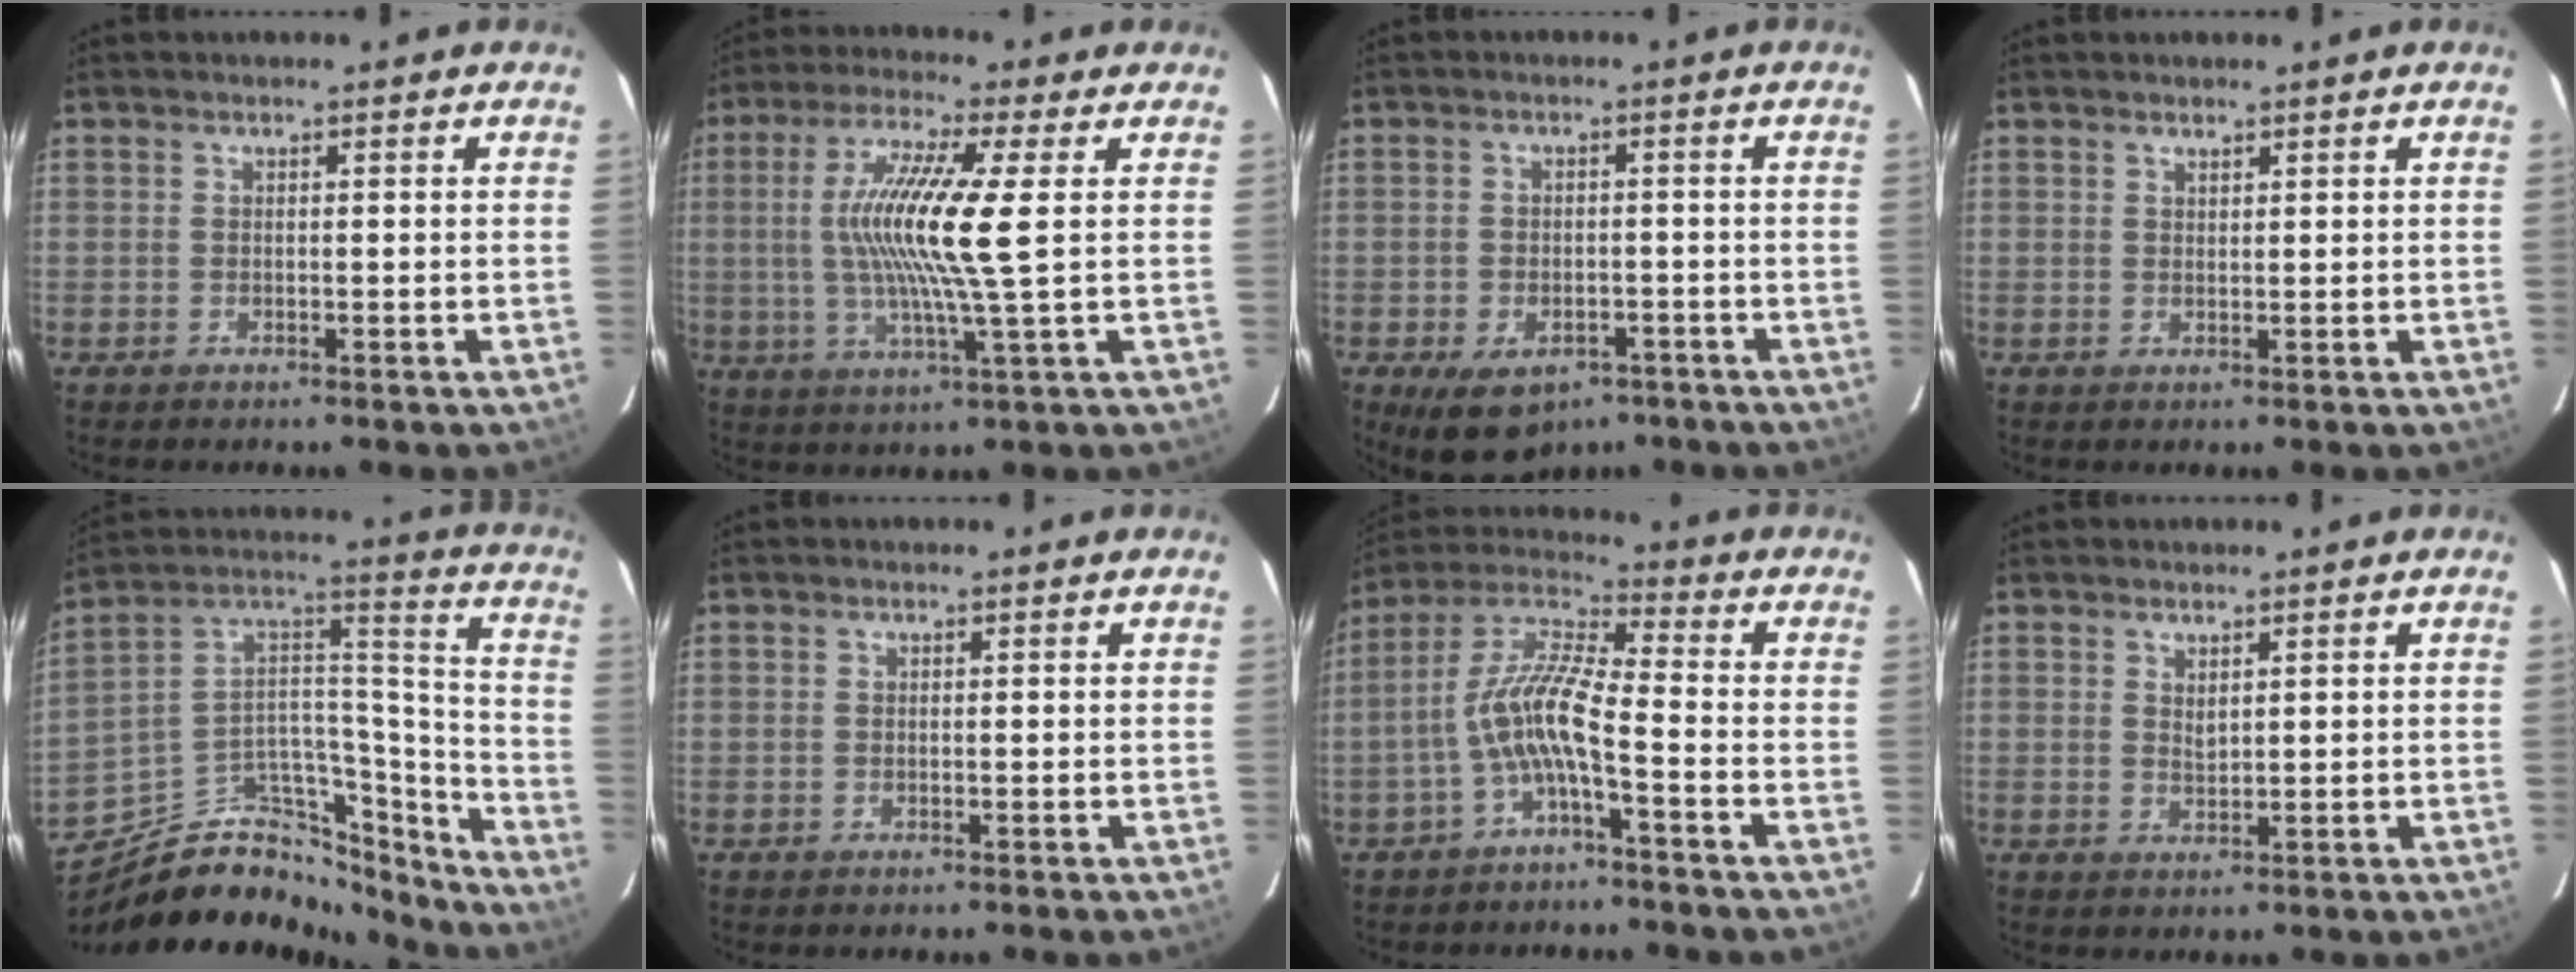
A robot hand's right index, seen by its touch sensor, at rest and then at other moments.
{"total": 13.5, "force": [1.4, -0.1, 13.4], "torque": [-0.252, -0.006, 0.026]}
{"total": 10.5, "force": [-6.3, 6.5, 5.4], "torque": [-0.112, -0.009, -0.080]}
{"total": 1.1, "force": [1.0, 0.3, 0.2], "torque": [-0.003, 0.000, 0.018]}
{"total": 21.1, "force": [-17.6, 10.1, 6.0], "torque": [-0.103, 0.092, -0.275]}
{"total": 0.0}
{"total": 9.2, "force": [-3.4, 1.4, 8.5], "torque": [-0.191, 0.015, -0.067]}
{"total": 1.6, "force": [1.0, 0.7, 1.1], "torque": [-0.018, -0.001, 0.018]}